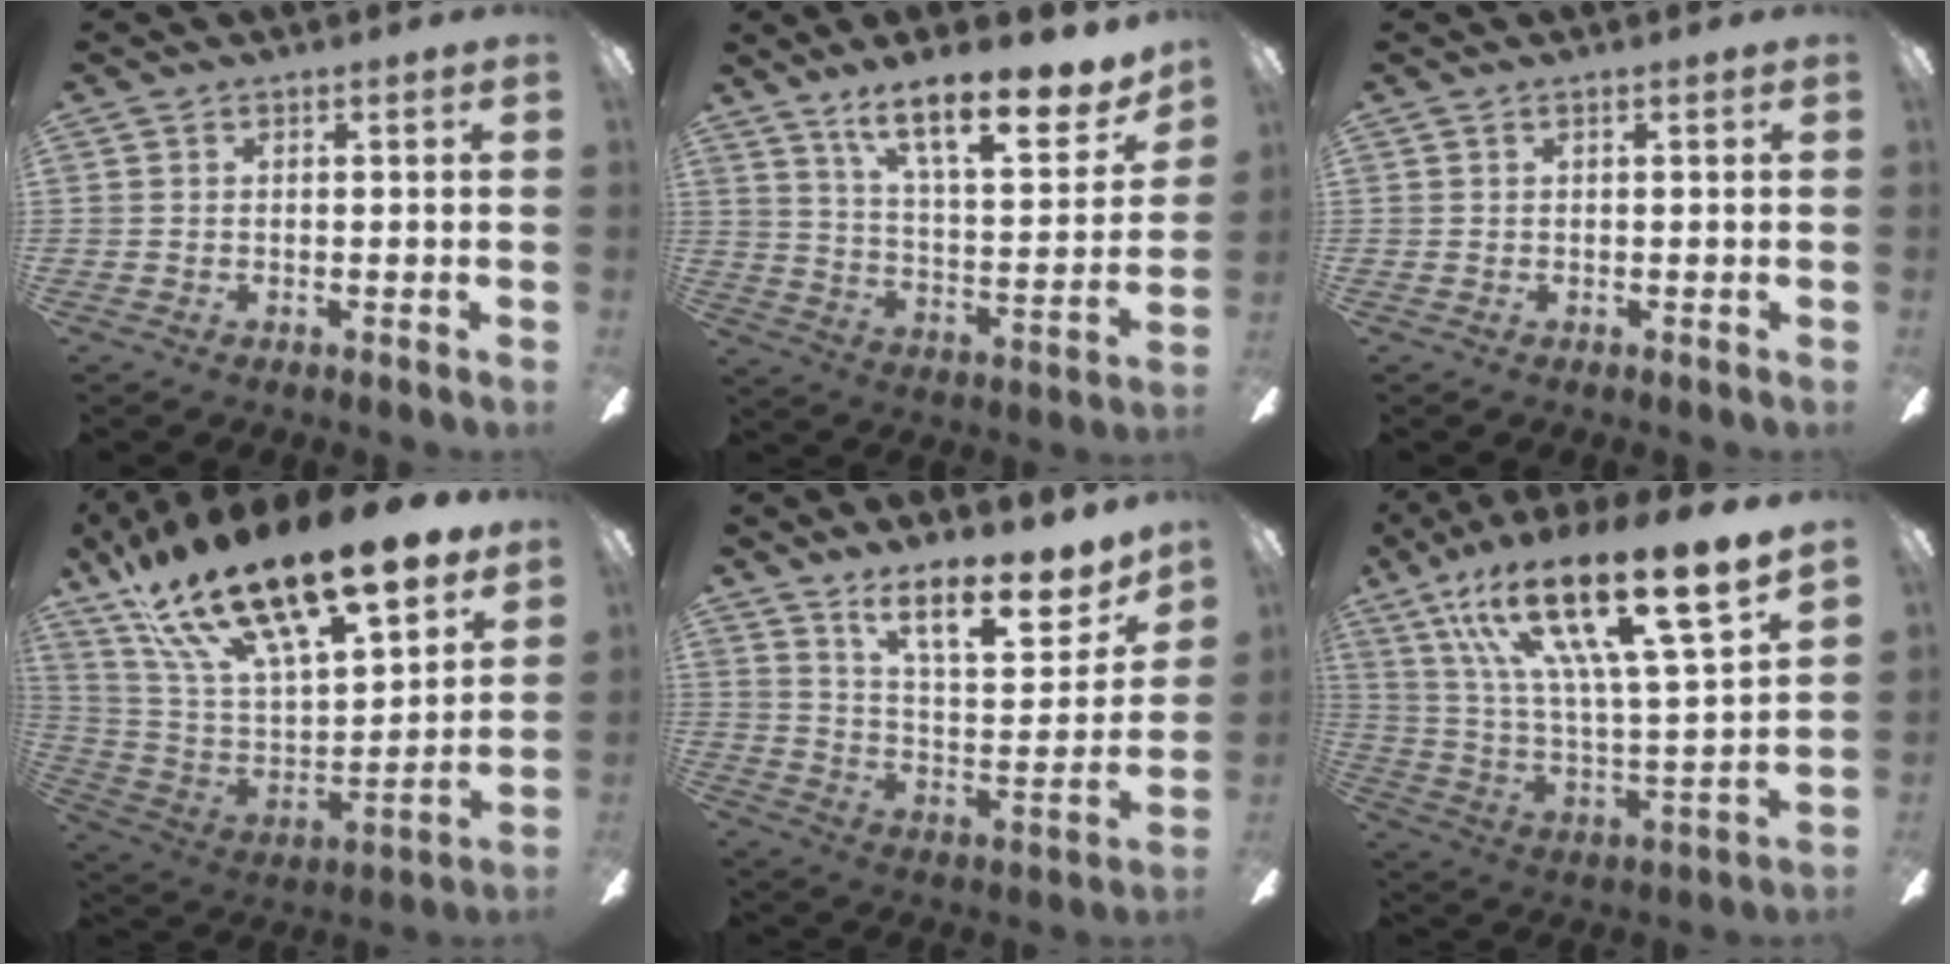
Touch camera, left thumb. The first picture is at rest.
{"total": 18.3, "force": [13.7, 5.3, 11.0], "torque": [-0.165, -0.095, 0.225]}
{"total": 0.0}
{"total": 25.3, "force": [17.7, 8.1, 16.1], "torque": [-0.288, -0.110, 0.300]}
{"total": 17.0, "force": [12.4, 5.1, 10.4], "torque": [-0.150, -0.092, 0.205]}
{"total": 24.7, "force": [15.6, 5.3, 18.4], "torque": [-0.327, -0.090, 0.253]}